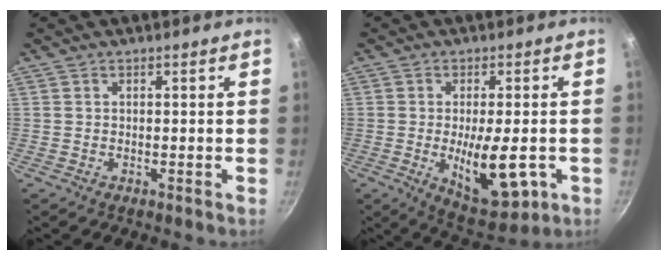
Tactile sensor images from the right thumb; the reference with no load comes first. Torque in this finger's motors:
{"motor_torque": [1.82, 1.59, 1.47, 0.04, 0.39]}